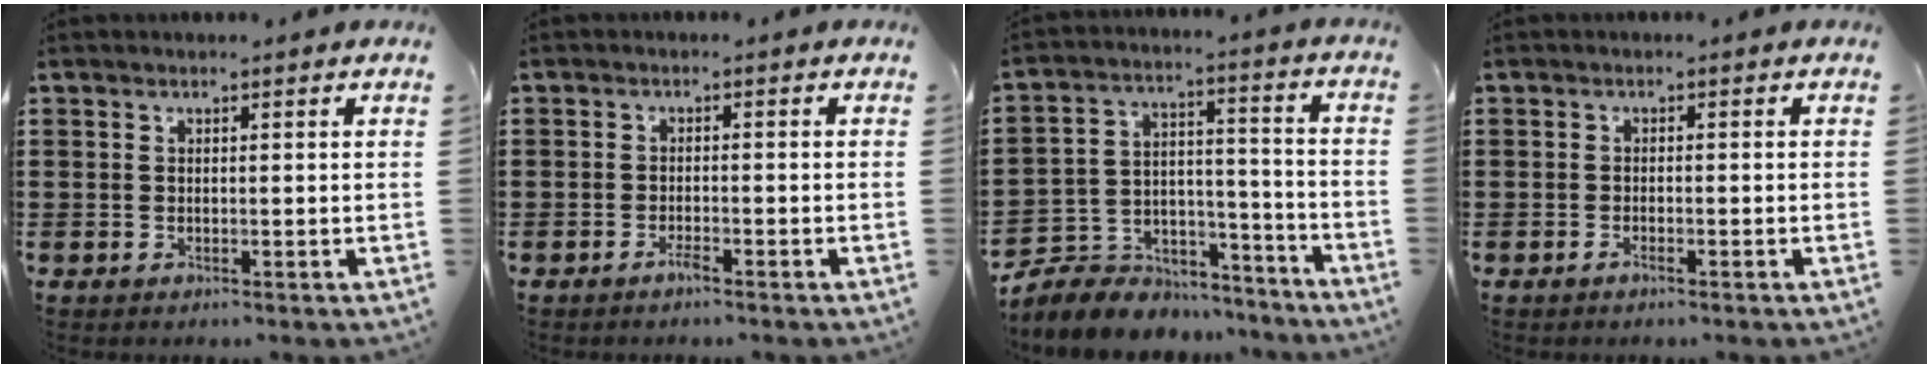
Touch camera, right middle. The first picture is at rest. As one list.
[{"total": 1.4, "force": [-1.1, 0.1, 0.8], "torque": [-0.018, -0.005, -0.019]}, {"total": 7.2, "force": [-6.6, 2.9, 0.4], "torque": [-0.023, 0.007, -0.131]}, {"total": 0.8, "force": [-0.6, 0.1, 0.6], "torque": [-0.014, -0.005, -0.009]}]